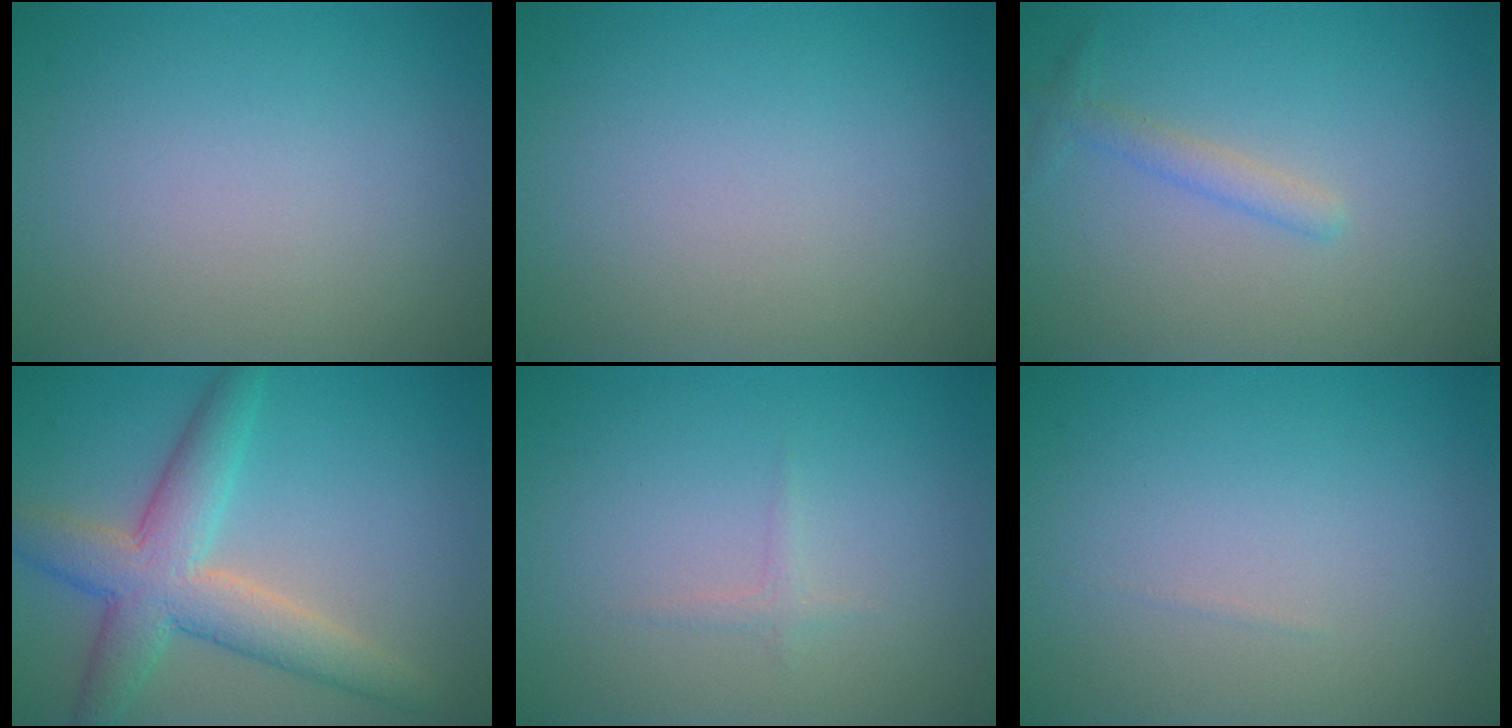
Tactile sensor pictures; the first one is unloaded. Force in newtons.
{"total": 0.0}
{"total": 1.5, "press": 1.5, "slide": 0.1}
{"total": 6.2, "press": 6.2, "slide": 0.2}
{"total": 0.7, "press": 0.7, "slide": 0.0}
{"total": 0.0}